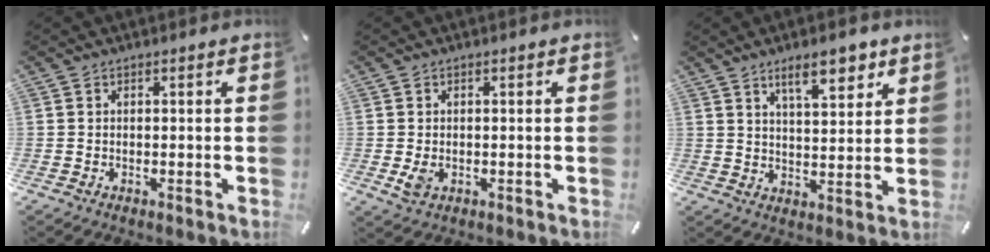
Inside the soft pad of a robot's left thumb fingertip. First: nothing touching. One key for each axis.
{"total": 2.6, "fx": -0.6, "fy": 1.9, "fz": 1.7, "tx": -0.042, "ty": -0.002, "tz": -0.011}
{"total": 9.4, "fx": 6.0, "fy": 3.7, "fz": 6.3, "tx": -0.087, "ty": -0.024, "tz": 0.100}